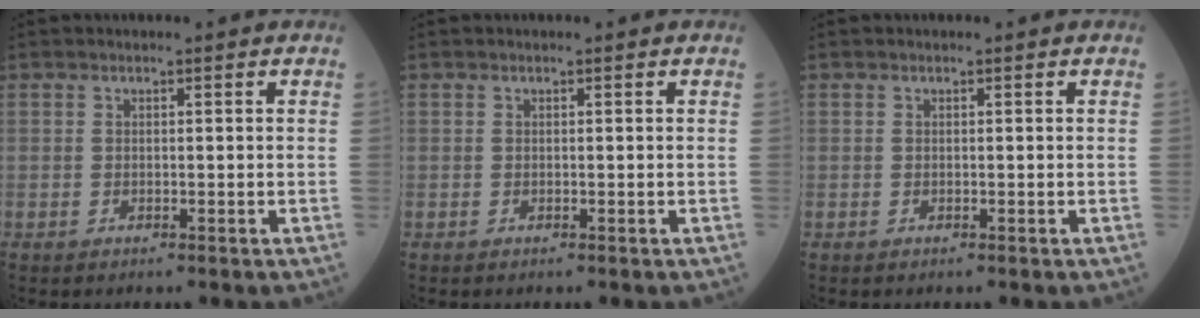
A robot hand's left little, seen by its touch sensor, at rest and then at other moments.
{"total": 0.0}
{"total": 0.0}